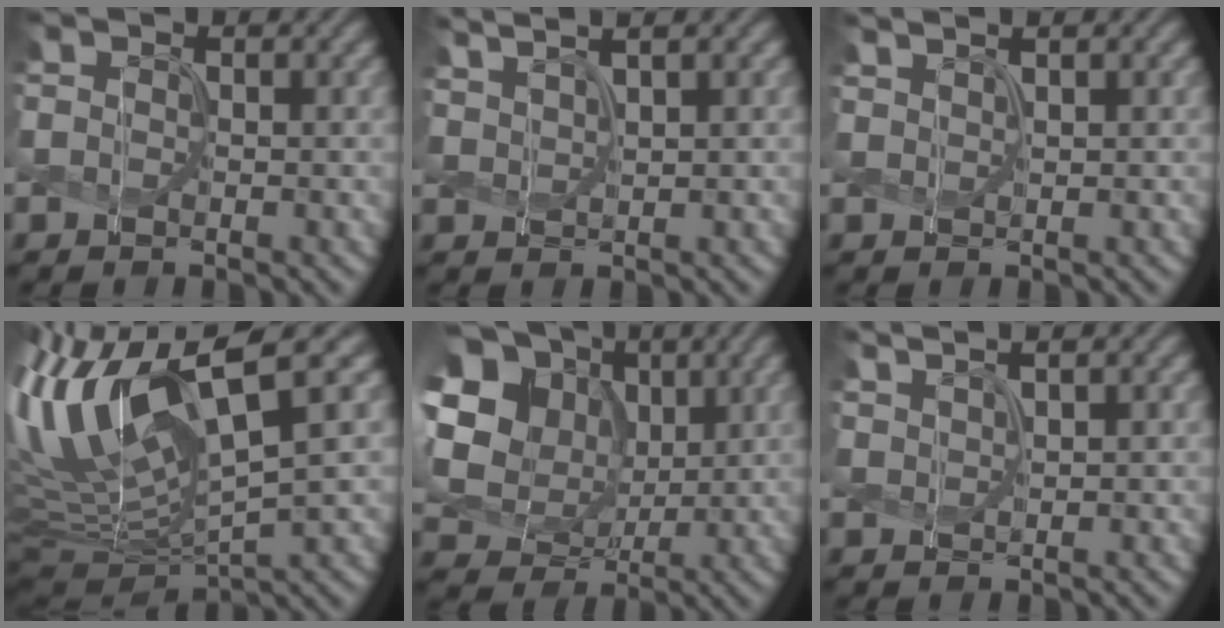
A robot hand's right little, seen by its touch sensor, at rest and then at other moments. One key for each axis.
{"total": 4.3, "fx": 3.4, "fy": 1.1, "fz": 2.5, "tx": -0.045, "ty": 0.020, "tz": 0.044}
{"total": 2.3, "fx": 1.8, "fy": 0.6, "fz": 1.3, "tx": -0.015, "ty": 0.011, "tz": 0.013}
{"total": 13.5, "fx": 4.1, "fy": 4.6, "fz": 12.0, "tx": -0.256, "ty": 0.012, "tz": 0.085}
{"total": 13.7, "fx": 3.5, "fy": 11.0, "fz": 7.3, "tx": -0.193, "ty": 0.020, "tz": 0.065}
{"total": 3.6, "fx": 2.8, "fy": 1.0, "fz": 2.1, "tx": -0.027, "ty": 0.020, "tz": 0.029}